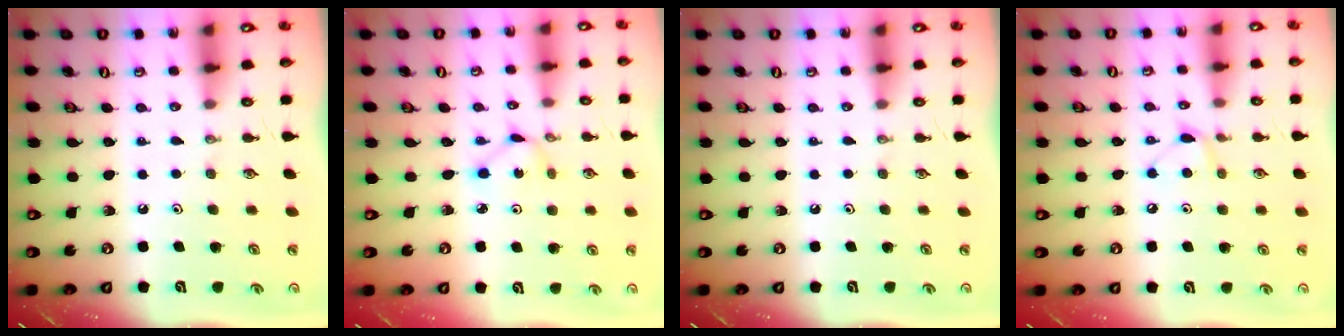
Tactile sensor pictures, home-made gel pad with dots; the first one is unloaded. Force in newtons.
{"total": 1.6, "press": 1.6, "slide": 0.2}
{"total": 0.0}
{"total": 6.6, "press": 6.6, "slide": 0.6}